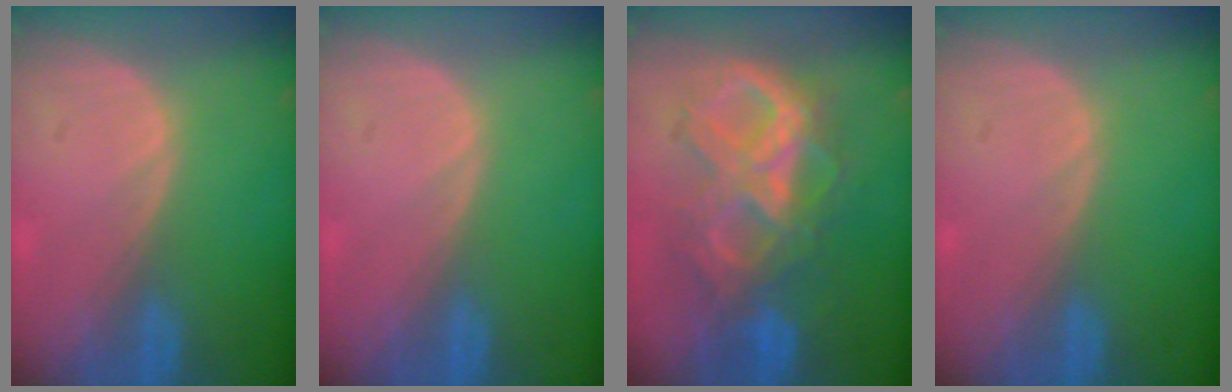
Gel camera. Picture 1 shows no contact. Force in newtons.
{"total": 0.0}
{"total": 10.1, "press": 10.0, "slide": 1.2}
{"total": 0.0}